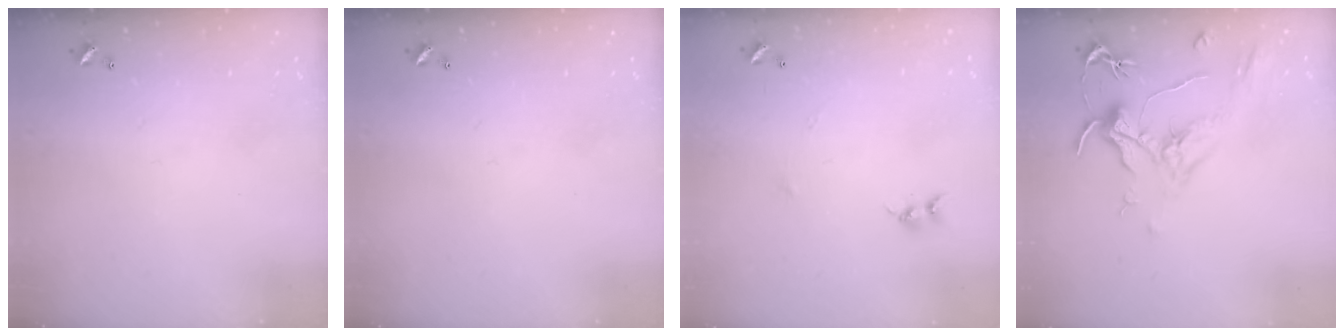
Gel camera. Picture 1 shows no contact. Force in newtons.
{"total": 0.0}
{"total": 5.8, "press": 5.8, "slide": 0.7}
{"total": 2.1, "press": 2.0, "slide": 0.8}